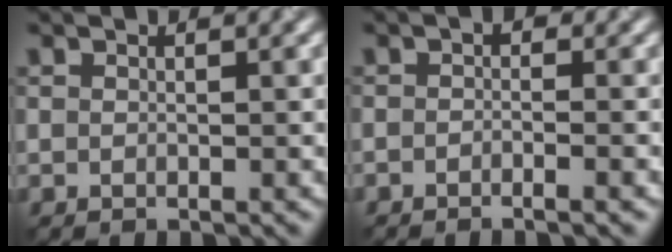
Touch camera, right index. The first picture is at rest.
{"total": 2.5, "force": [-0.6, 1.4, 2.0], "torque": [0.015, 0.011, -0.031]}